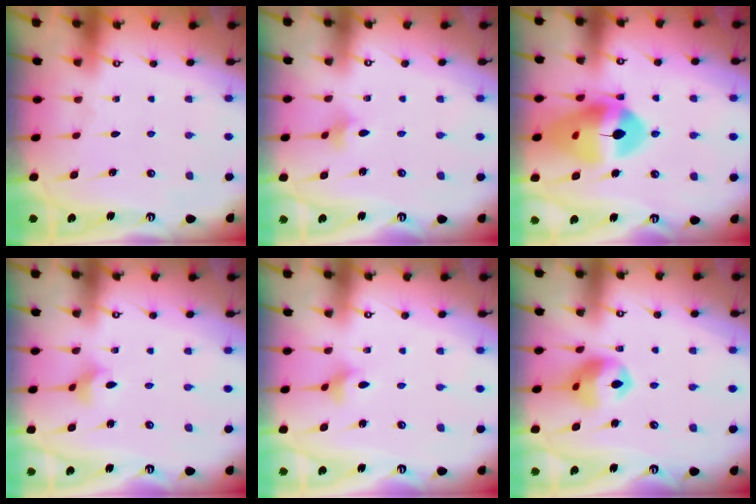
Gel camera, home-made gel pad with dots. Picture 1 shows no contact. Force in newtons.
{"total": 1.9, "press": 1.8, "slide": 0.5}
{"total": 17.7, "press": 17.6, "slide": 2.2}
{"total": 3.1, "press": 3.1, "slide": 0.2}
{"total": 3.0, "press": 3.0, "slide": 0.5}
{"total": 11.6, "press": 11.5, "slide": 1.7}